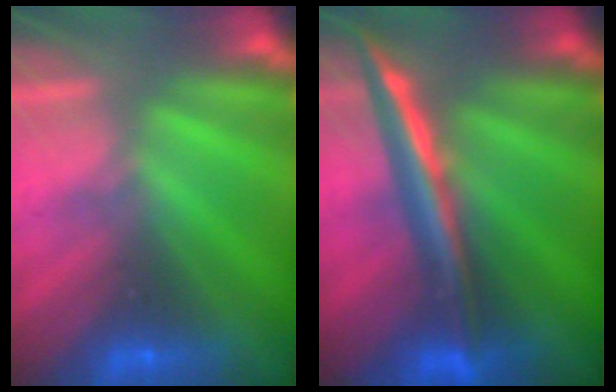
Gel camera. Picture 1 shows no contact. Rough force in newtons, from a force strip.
{"total": 2.8}